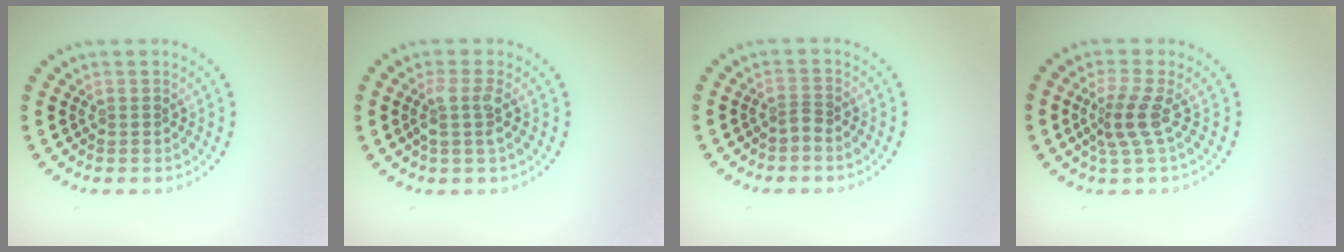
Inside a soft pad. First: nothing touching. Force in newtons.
{"total": 2.1, "press": 1.7, "slide": 1.3}
{"total": 0.7, "press": 0.3, "slide": 0.6}
{"total": 2.6, "press": 1.9, "slide": 1.8}